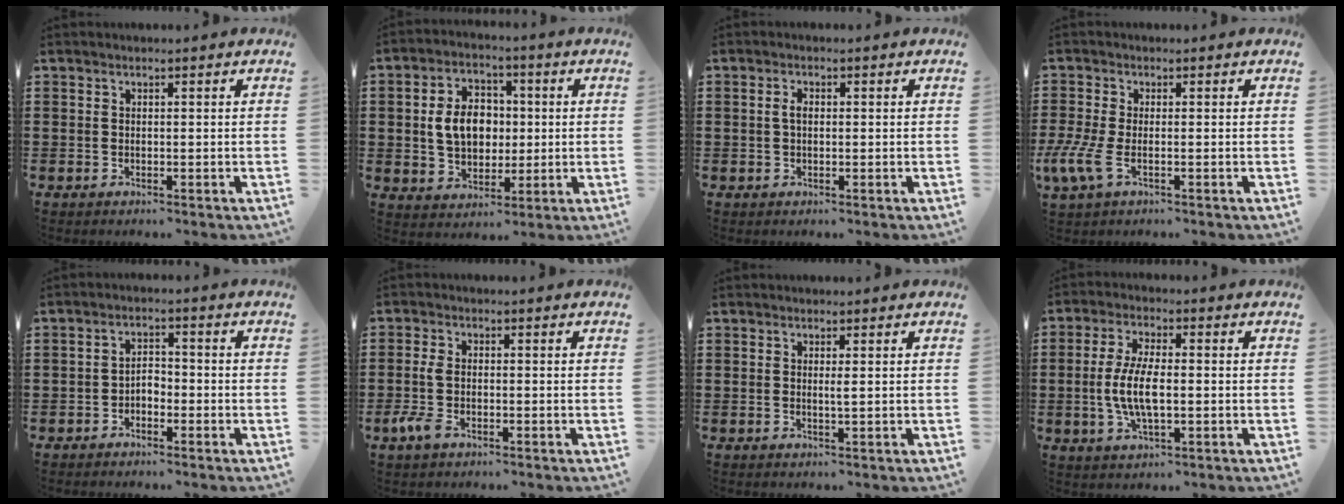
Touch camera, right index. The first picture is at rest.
{"total": 8.0, "force": [0.4, 6.0, 5.2], "torque": [-0.113, 0.009, -0.001]}
{"total": 1.7, "force": [0.2, 0.9, 1.5], "torque": [-0.031, 0.006, 0.002]}
{"total": 4.9, "force": [-1.9, 2.0, 4.1], "torque": [-0.107, -0.015, -0.038]}
{"total": 2.2, "force": [-1.5, 1.2, 1.0], "torque": [-0.024, 0.006, -0.034]}
{"total": 3.4, "force": [-1.2, 1.8, 2.6], "torque": [-0.077, -0.007, -0.031]}
{"total": 0.9, "force": [0.2, 0.0, 0.9], "torque": [-0.018, -0.003, 0.002]}
{"total": 7.3, "force": [-0.9, 2.6, 6.8], "torque": [-0.153, -0.007, -0.026]}